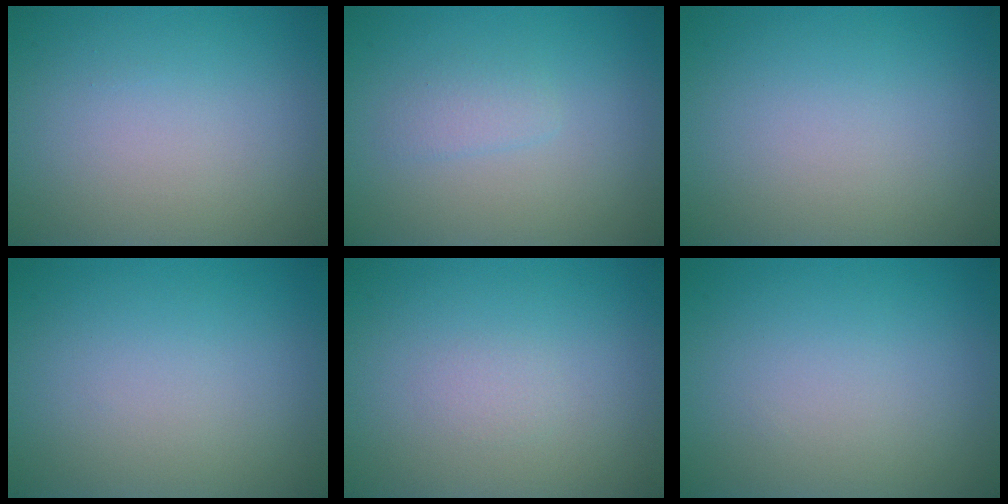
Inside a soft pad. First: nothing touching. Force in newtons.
{"total": 1.2, "press": 1.2, "slide": 0.0}
{"total": 0.0}
{"total": 0.0}
{"total": 0.6, "press": 0.6, "slide": 0.1}
{"total": 0.0}